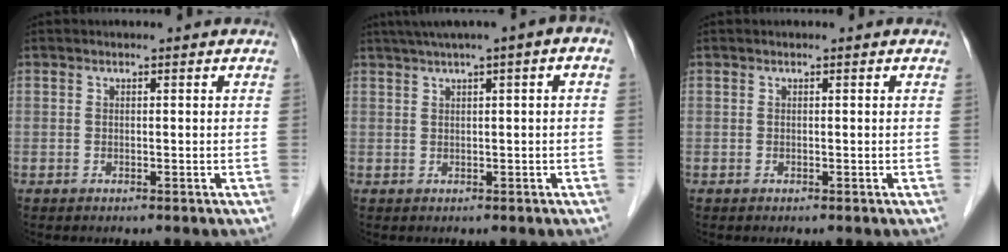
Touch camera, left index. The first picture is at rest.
{"total": 6.1, "force": [2.6, 0.2, 5.5], "torque": [-0.088, 0.030, 0.041]}
{"total": 0.0}